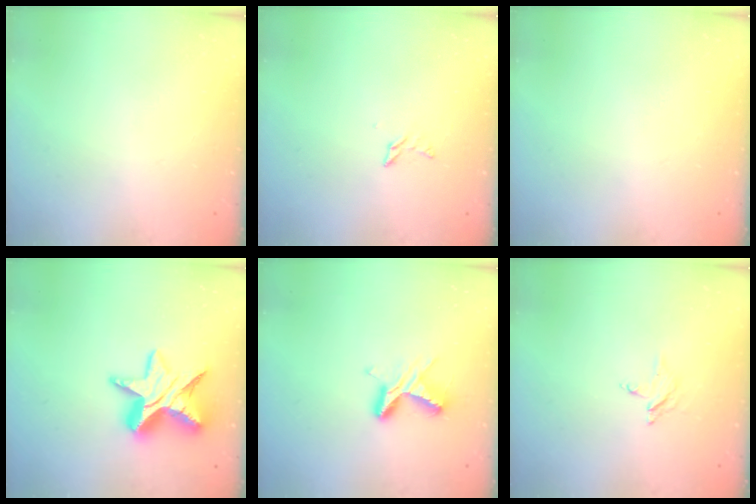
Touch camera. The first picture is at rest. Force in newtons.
{"total": 3.4, "press": 3.3, "slide": 0.3}
{"total": 0.0}
{"total": 13.5, "press": 13.4, "slide": 1.1}
{"total": 5.9, "press": 5.9, "slide": 0.5}
{"total": 2.3, "press": 2.2, "slide": 0.3}